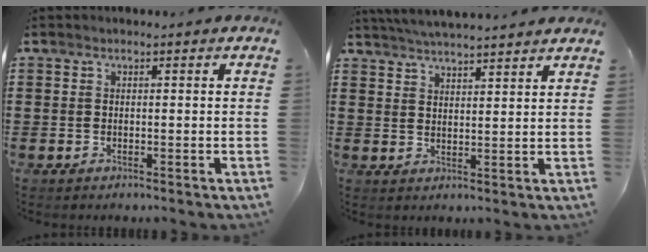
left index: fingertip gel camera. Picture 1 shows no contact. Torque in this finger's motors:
{"motor_torque": [0.05, -0.12, 0.58, 0.21]}